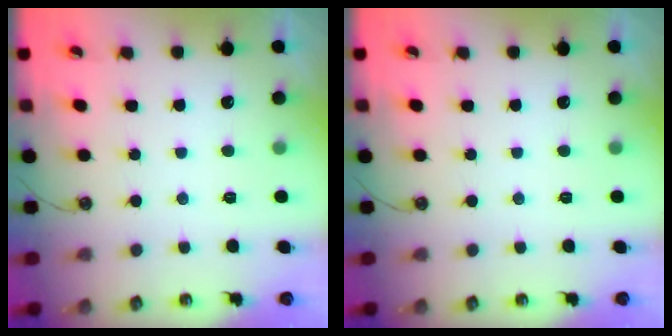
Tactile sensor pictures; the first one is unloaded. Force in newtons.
{"total": 0.0}